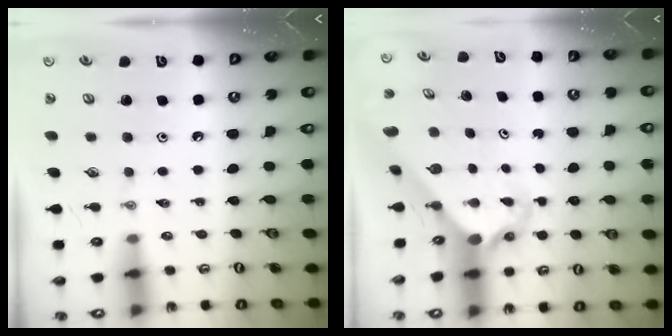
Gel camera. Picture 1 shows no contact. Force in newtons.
{"total": 2.8, "press": 2.8, "slide": 0.3}